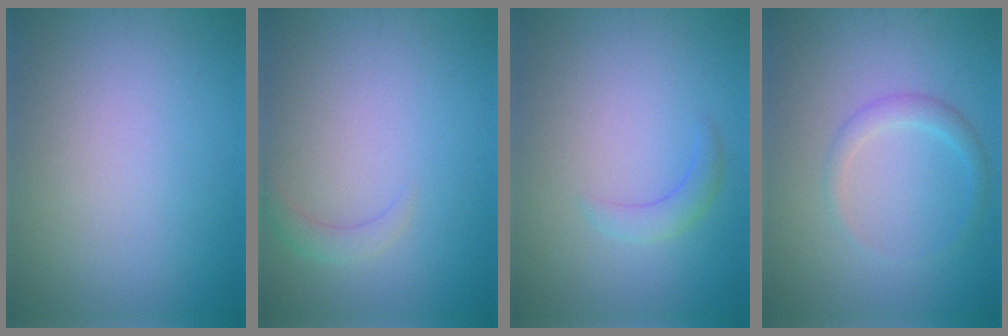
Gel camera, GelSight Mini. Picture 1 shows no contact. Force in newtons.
{"total": 1.4, "press": 1.4, "slide": 0.2}
{"total": 1.6, "press": 1.6, "slide": 0.2}
{"total": 1.7, "press": 1.7, "slide": 0.1}